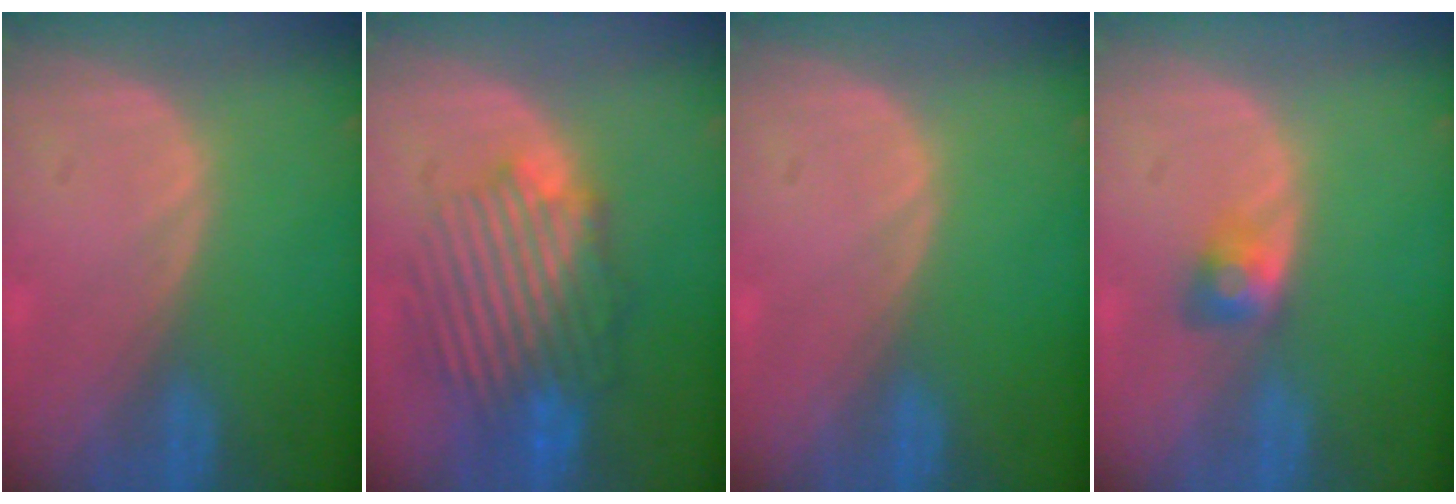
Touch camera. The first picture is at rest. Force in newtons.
{"total": 9.5, "press": 9.3, "slide": 2.1}
{"total": 0.0}
{"total": 2.8, "press": 2.6, "slide": 1.2}